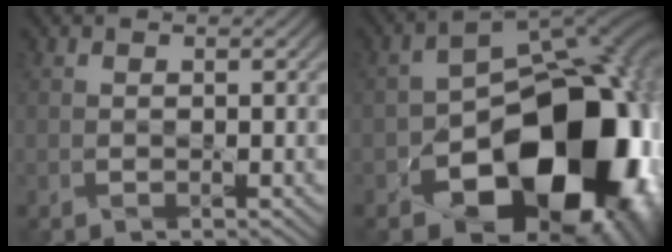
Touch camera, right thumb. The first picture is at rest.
{"total": 20.2, "force": [-7.5, 12.7, 13.8], "torque": [-0.172, -0.045, -0.098]}